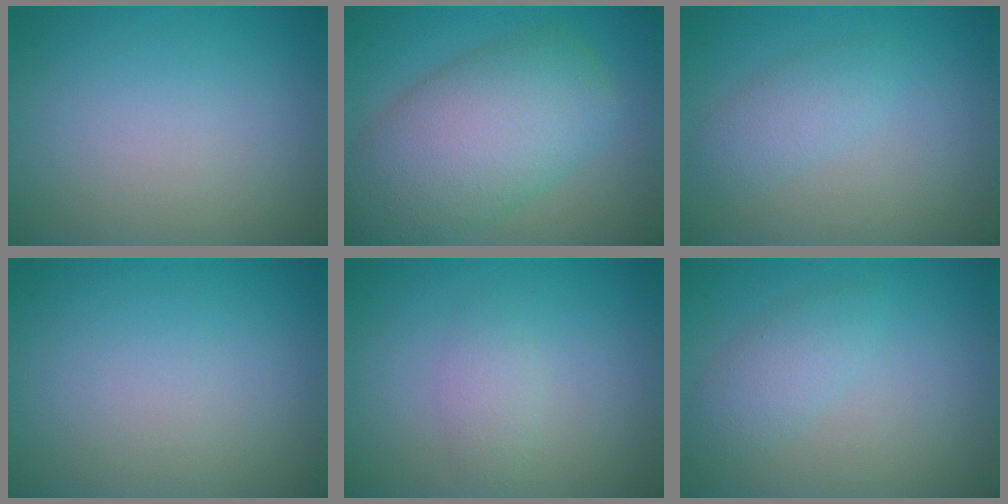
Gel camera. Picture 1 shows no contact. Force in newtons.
{"total": 10.0, "press": 10.0, "slide": 0.5}
{"total": 2.1, "press": 2.1, "slide": 0.1}
{"total": 0.0}
{"total": 1.5, "press": 1.5, "slide": 0.0}
{"total": 1.7, "press": 1.7, "slide": 0.0}